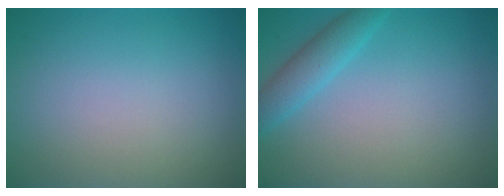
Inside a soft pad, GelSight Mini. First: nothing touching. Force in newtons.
{"total": 2.1, "press": 2.1, "slide": 0.2}